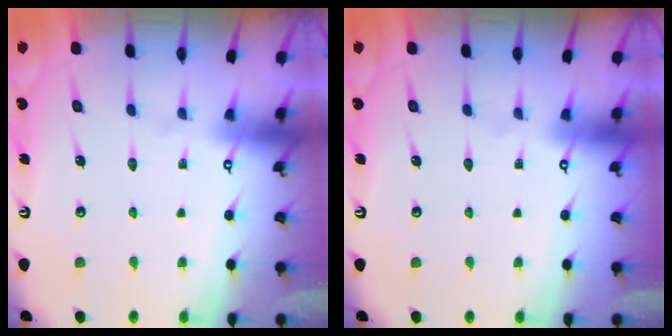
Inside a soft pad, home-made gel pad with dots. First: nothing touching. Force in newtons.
{"total": 0.0}